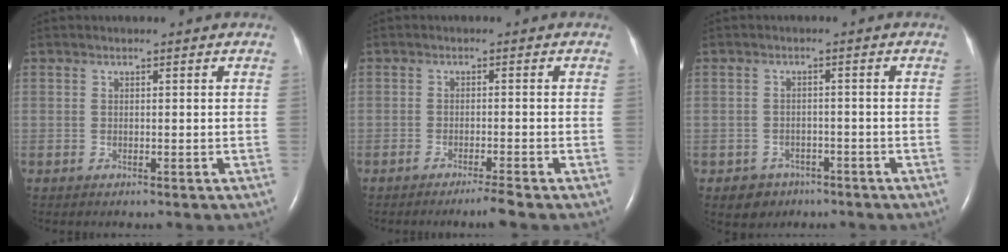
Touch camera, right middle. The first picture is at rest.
{"total": 2.5, "force": [-2.0, -0.7, 1.2], "torque": [-0.025, -0.003, -0.037]}
{"total": 3.4, "force": [-2.1, 2.7, 0.1], "torque": [-0.007, 0.011, -0.026]}